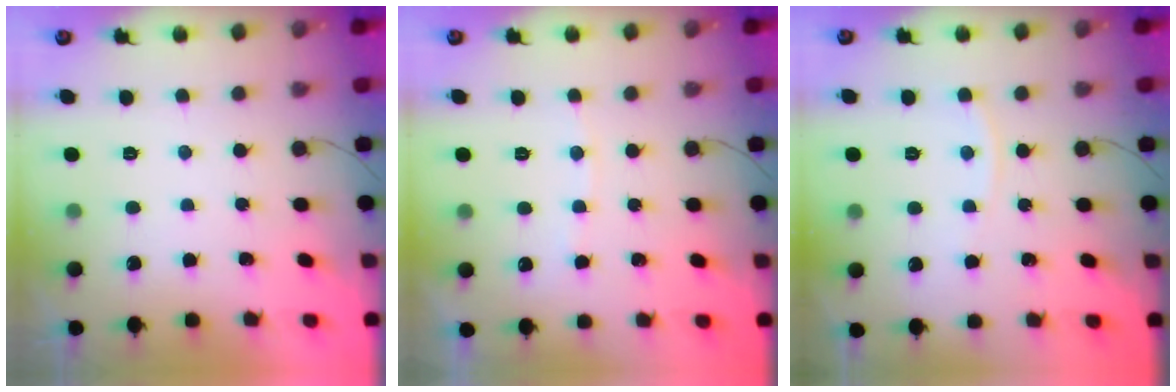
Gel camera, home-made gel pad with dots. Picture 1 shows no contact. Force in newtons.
{"total": 4.9, "press": 4.8, "slide": 0.7}
{"total": 3.6, "press": 3.6, "slide": 0.5}